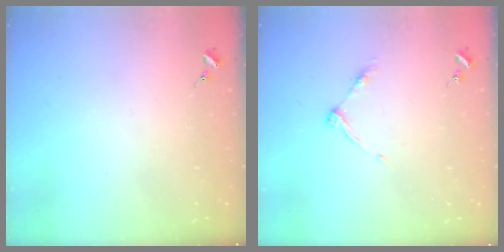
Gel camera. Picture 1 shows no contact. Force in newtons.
{"total": 6.0, "press": 6.0, "slide": 0.7}